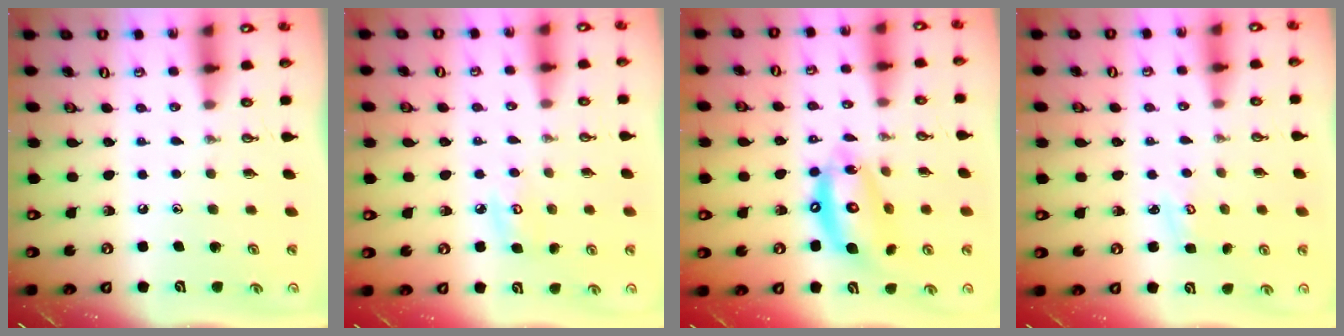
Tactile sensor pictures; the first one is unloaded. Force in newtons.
{"total": 5.7, "press": 5.7, "slide": 0.5}
{"total": 13.6, "press": 13.6, "slide": 1.2}
{"total": 3.0, "press": 3.0, "slide": 0.3}